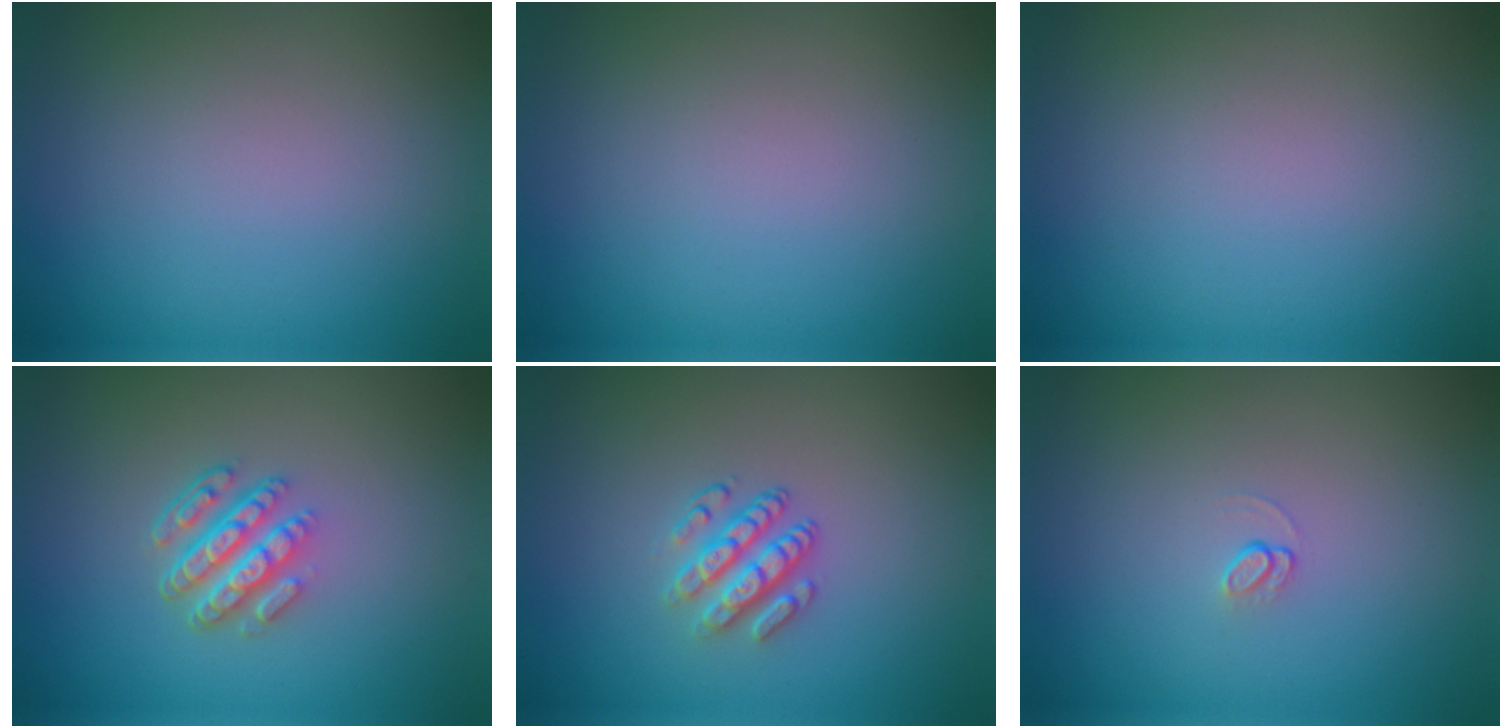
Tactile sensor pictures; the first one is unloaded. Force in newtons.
{"total": 0.0}
{"total": 0.0}
{"total": 4.7, "press": 3.3, "slide": 3.3}
{"total": 3.0, "press": 2.4, "slide": 1.6}
{"total": 0.8, "press": 0.5, "slide": 0.7}